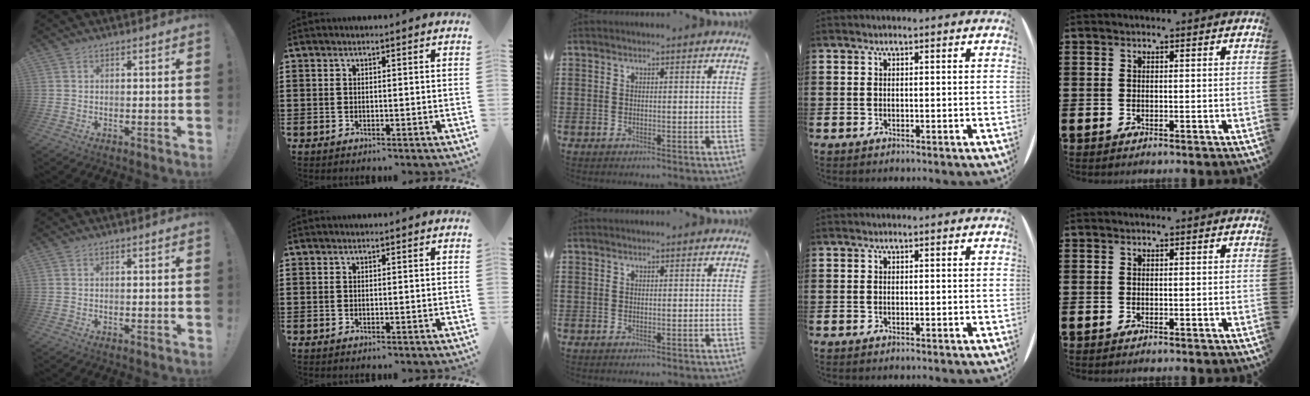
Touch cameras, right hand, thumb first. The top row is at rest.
{}